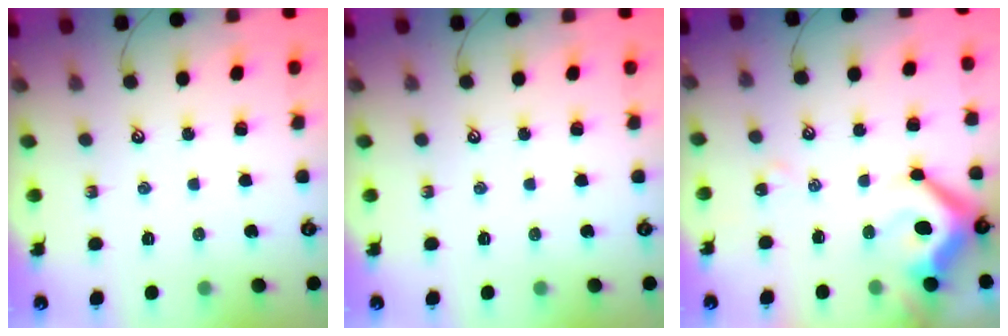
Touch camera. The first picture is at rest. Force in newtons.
{"total": 0.0}
{"total": 12.0, "press": 11.8, "slide": 1.8}